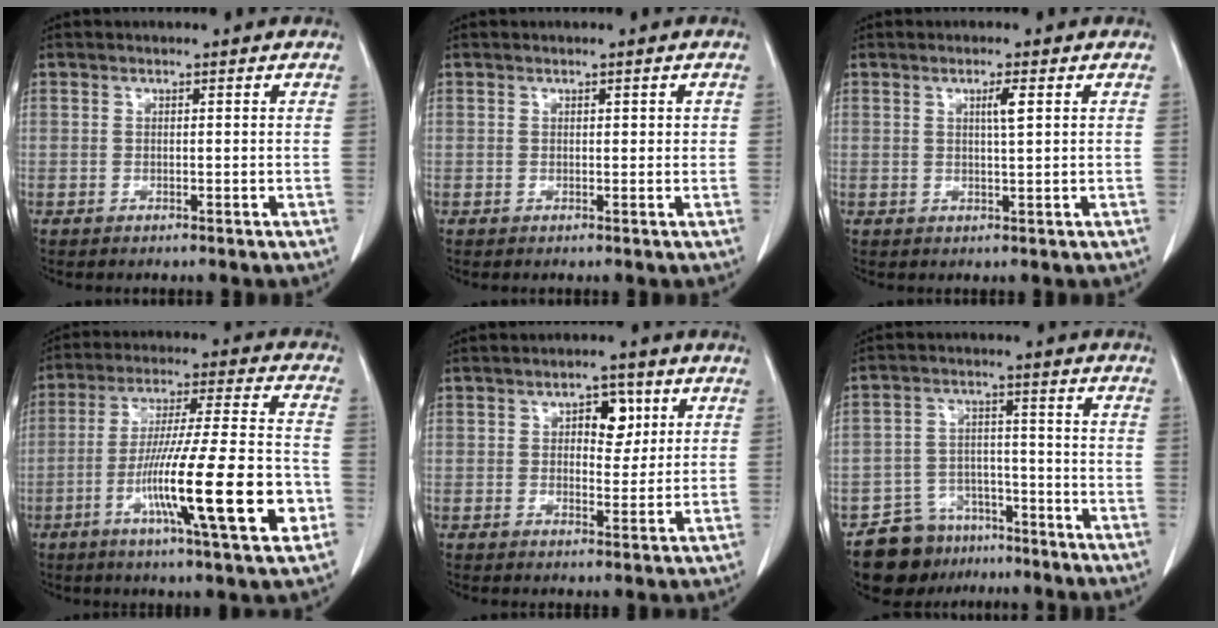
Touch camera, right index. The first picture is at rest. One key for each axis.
{"total": 0.9, "fx": 0.3, "fy": 0.5, "fz": 0.7, "tx": -0.005, "ty": 0.005, "tz": 0.006}
{"total": 2.2, "fx": 0.8, "fy": -0.1, "fz": 2.0, "tx": -0.036, "ty": -0.001, "tz": 0.013}
{"total": 18.8, "fx": -6.2, "fy": 1.0, "fz": 17.8, "tx": -0.284, "ty": -0.011, "tz": -0.099}
{"total": 5.0, "fx": 1.8, "fy": 2.7, "fz": 3.7, "tx": -0.046, "ty": 0.009, "tz": 0.026}
{"total": 8.8, "fx": -6.7, "fy": 5.5, "fz": 1.3, "tx": -0.020, "ty": 0.025, "tz": -0.108}